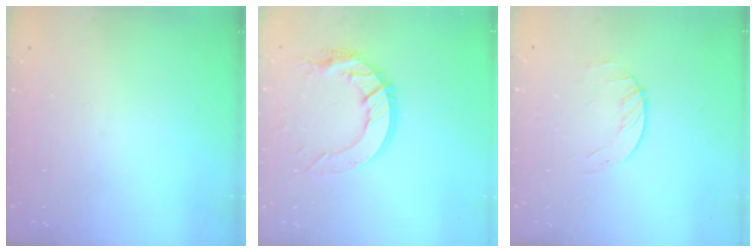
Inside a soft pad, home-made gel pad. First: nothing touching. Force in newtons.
{"total": 13.6, "press": 13.6, "slide": 1.2}
{"total": 1.6, "press": 1.6, "slide": 0.2}